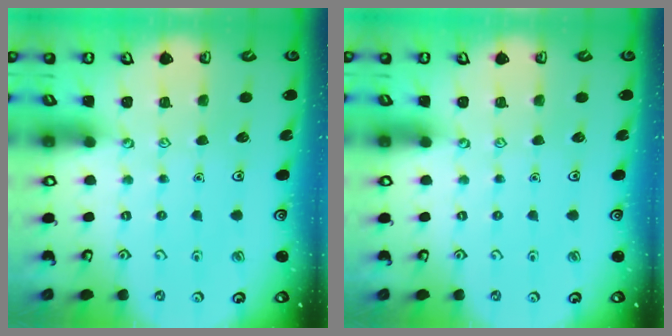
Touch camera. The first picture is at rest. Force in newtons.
{"total": 0.0}